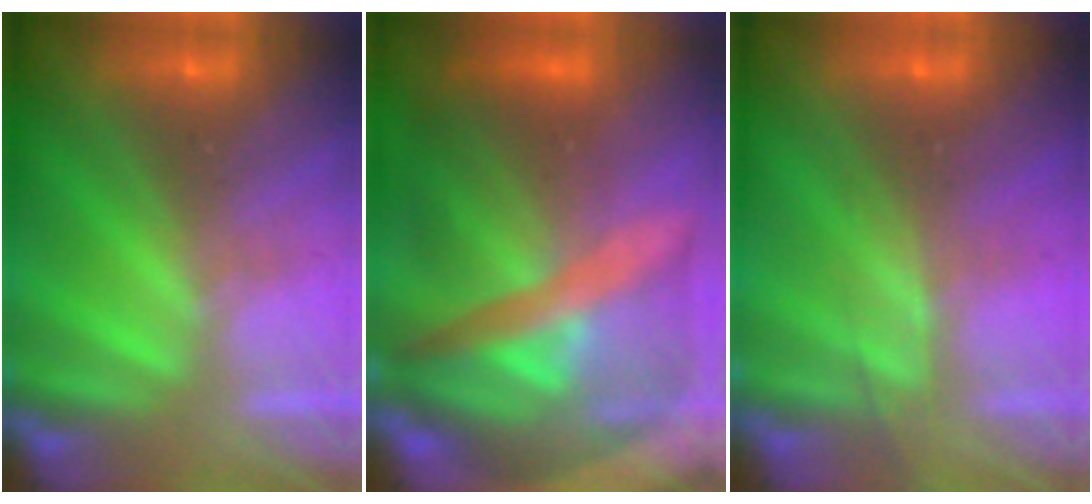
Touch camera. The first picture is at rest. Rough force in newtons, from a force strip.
{"total": 10.5}
{"total": 2.5}